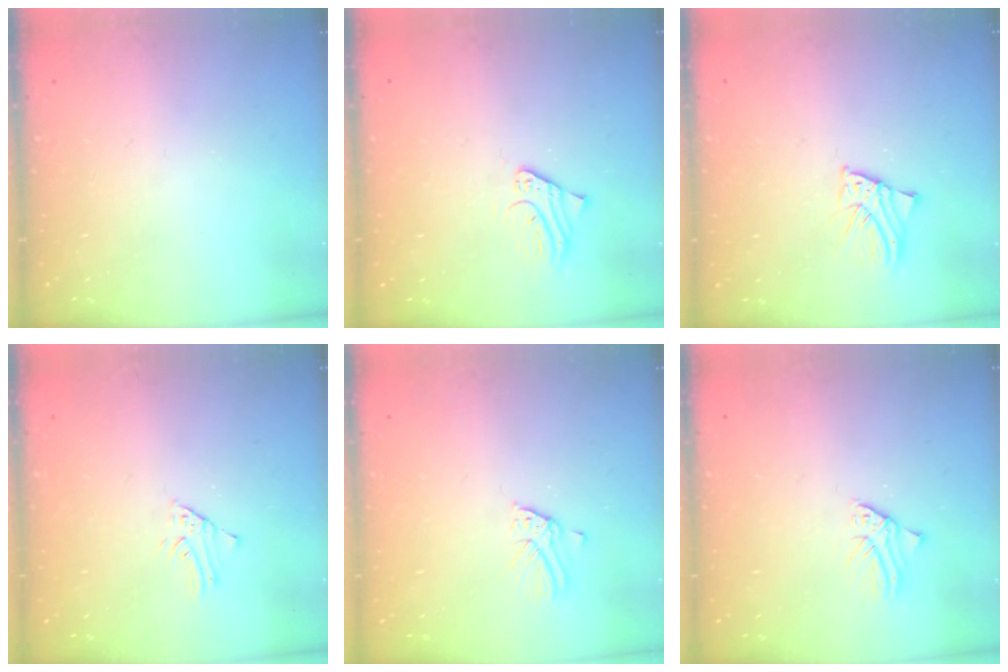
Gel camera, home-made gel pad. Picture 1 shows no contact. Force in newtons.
{"total": 2.2, "press": 2.2, "slide": 0.3}
{"total": 2.3, "press": 2.3, "slide": 0.1}
{"total": 1.7, "press": 1.7, "slide": 0.2}
{"total": 1.7, "press": 1.7, "slide": 0.1}
{"total": 1.1, "press": 1.1, "slide": 0.1}